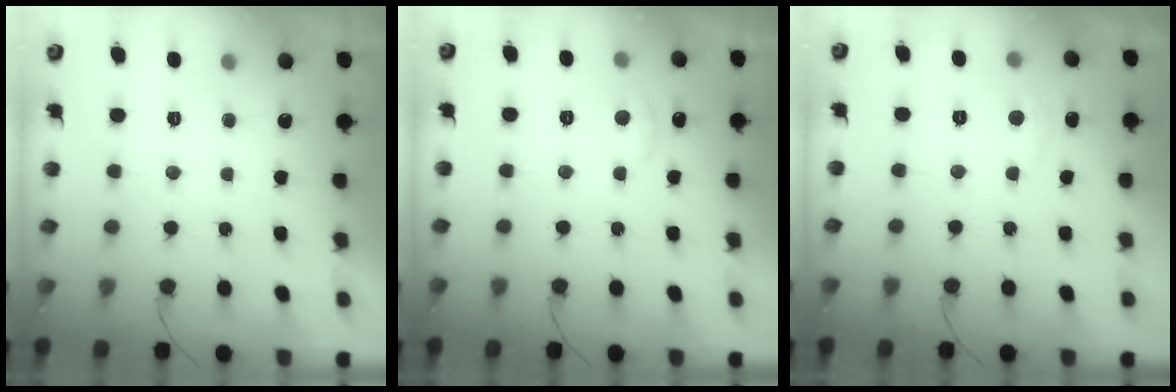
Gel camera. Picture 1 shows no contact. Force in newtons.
{"total": 5.5, "press": 5.5, "slide": 0.6}
{"total": 3.5, "press": 3.4, "slide": 0.4}